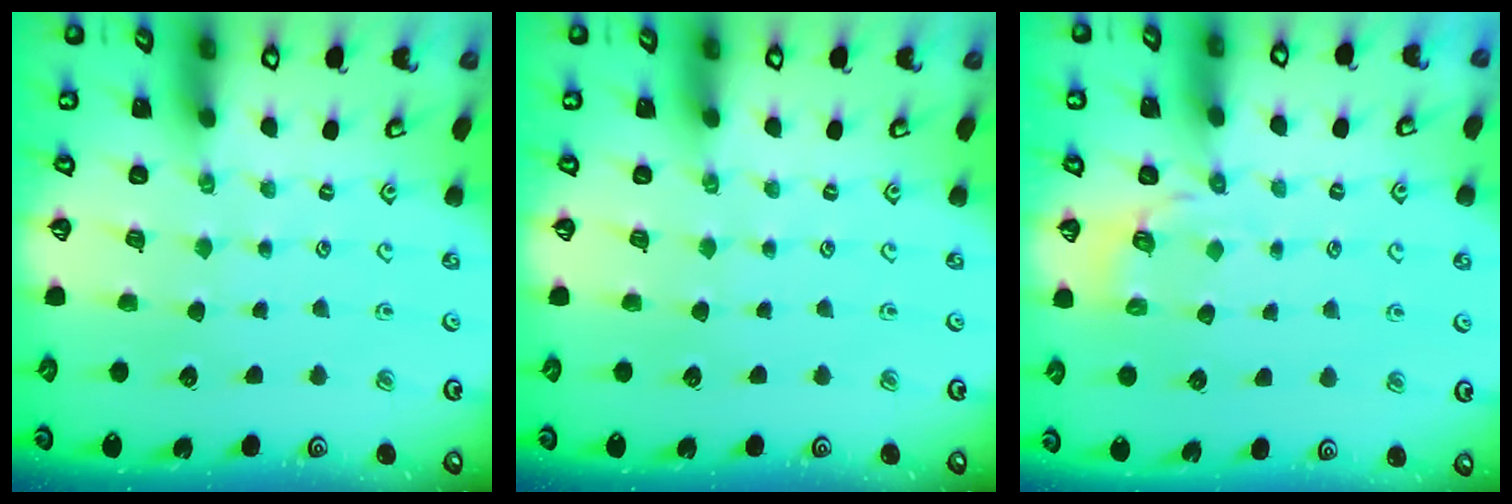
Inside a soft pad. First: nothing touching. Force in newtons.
{"total": 0.0}
{"total": 4.2, "press": 3.6, "slide": 2.2}